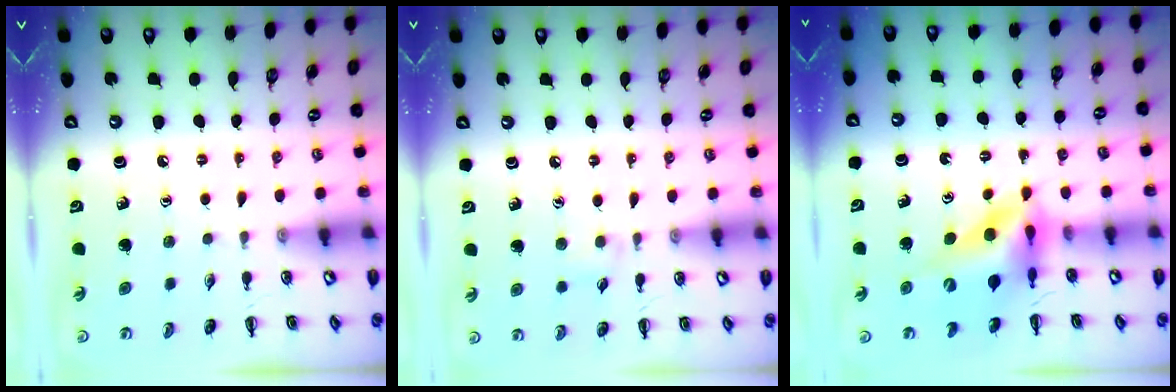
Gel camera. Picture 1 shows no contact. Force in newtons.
{"total": 4.8, "press": 4.4, "slide": 1.7}
{"total": 11.1, "press": 10.5, "slide": 3.6}